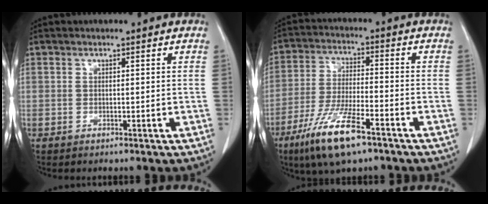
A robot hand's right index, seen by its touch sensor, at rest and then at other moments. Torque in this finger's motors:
{"motor_torque": [1.27, -0.87, 0.60, 0.20]}